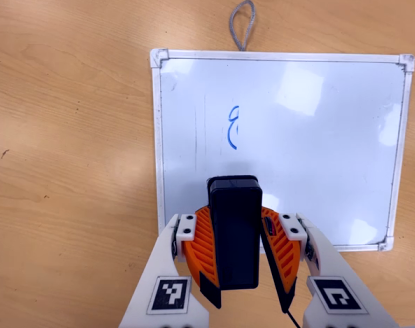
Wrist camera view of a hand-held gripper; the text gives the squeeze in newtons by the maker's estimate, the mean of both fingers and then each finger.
{"total": 8.8, "left": 9.1, "right": 8.5}